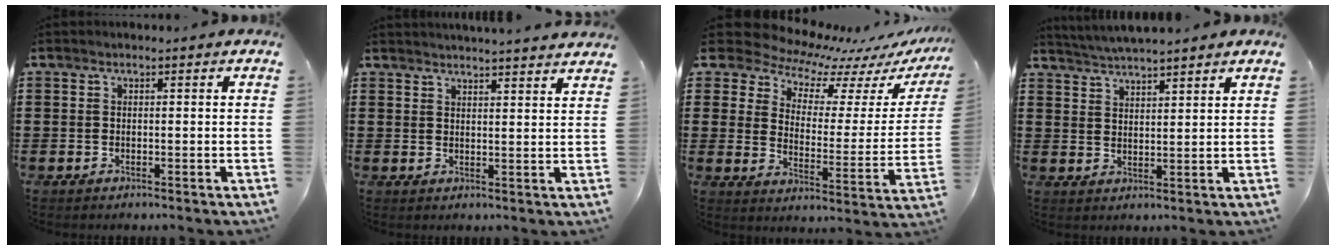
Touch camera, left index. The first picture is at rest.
{"total": 2.6, "force": [2.5, -0.4, 0.0], "torque": [-0.008, -0.011, 0.048]}
{"total": 8.7, "force": [8.3, 2.5, 1.0], "torque": [-0.049, -0.073, 0.141]}
{"total": 3.3, "force": [3.3, -0.4, 0.3], "torque": [-0.017, -0.013, 0.059]}